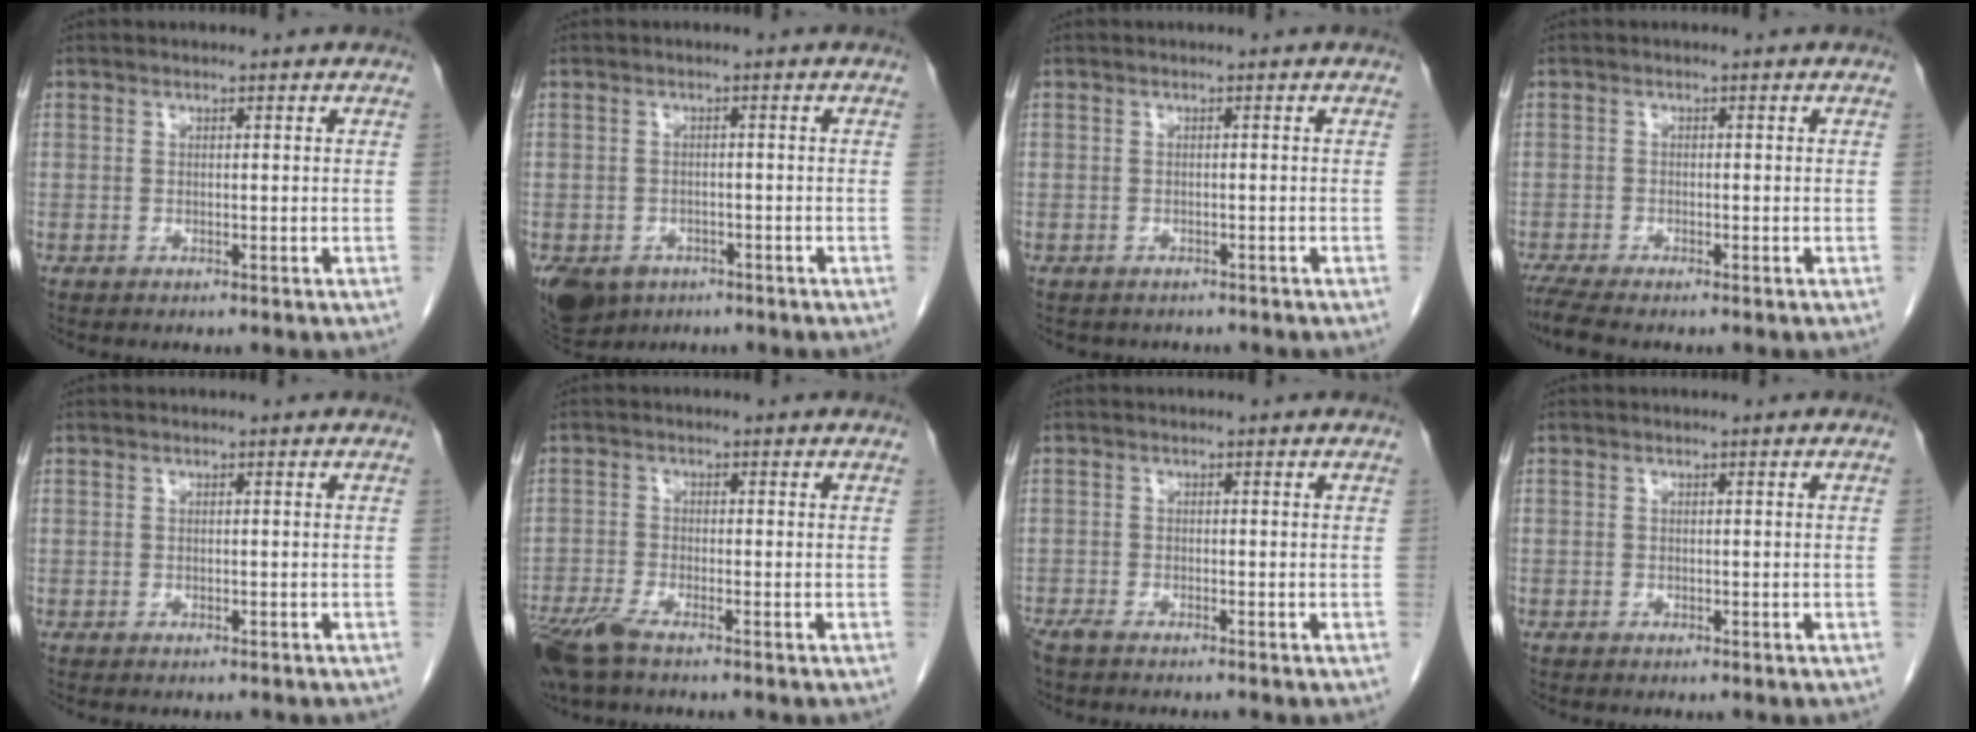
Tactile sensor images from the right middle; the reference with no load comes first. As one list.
[{"total": 11.0, "force": [-5.9, 8.2, 4.4], "torque": [-0.122, -0.012, -0.080]}, {"total": 3.1, "force": [-2.6, 1.5, 0.6], "torque": [-0.016, -0.001, -0.031]}, {"total": 3.7, "force": [-3.0, 0.4, 2.1], "torque": [-0.047, -0.013, -0.053]}, {"total": 1.8, "force": [-1.5, 0.5, 0.7], "torque": [-0.017, -0.004, -0.016]}, {"total": 6.3, "force": [-4.7, 1.0, 4.1], "torque": [-0.085, -0.016, -0.090]}, {"total": 3.5, "force": [-3.0, 0.3, 1.7], "torque": [-0.029, -0.007, -0.049]}, {"total": 0.0}]